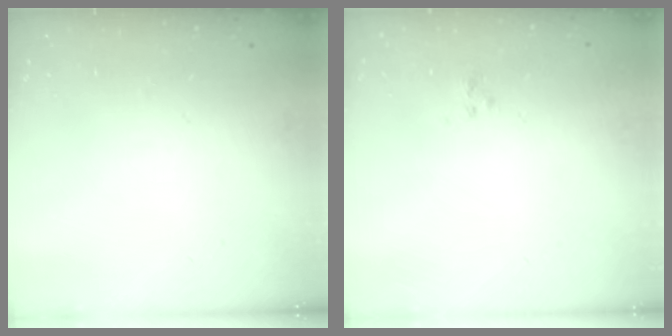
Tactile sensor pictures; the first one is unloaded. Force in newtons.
{"total": 1.4, "press": 1.3, "slide": 0.6}